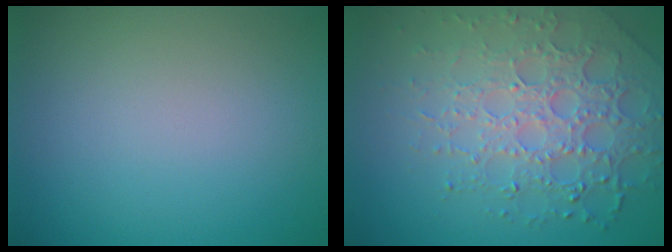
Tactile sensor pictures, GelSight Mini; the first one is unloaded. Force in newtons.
{"total": 6.4, "press": 4.9, "slide": 4.2}